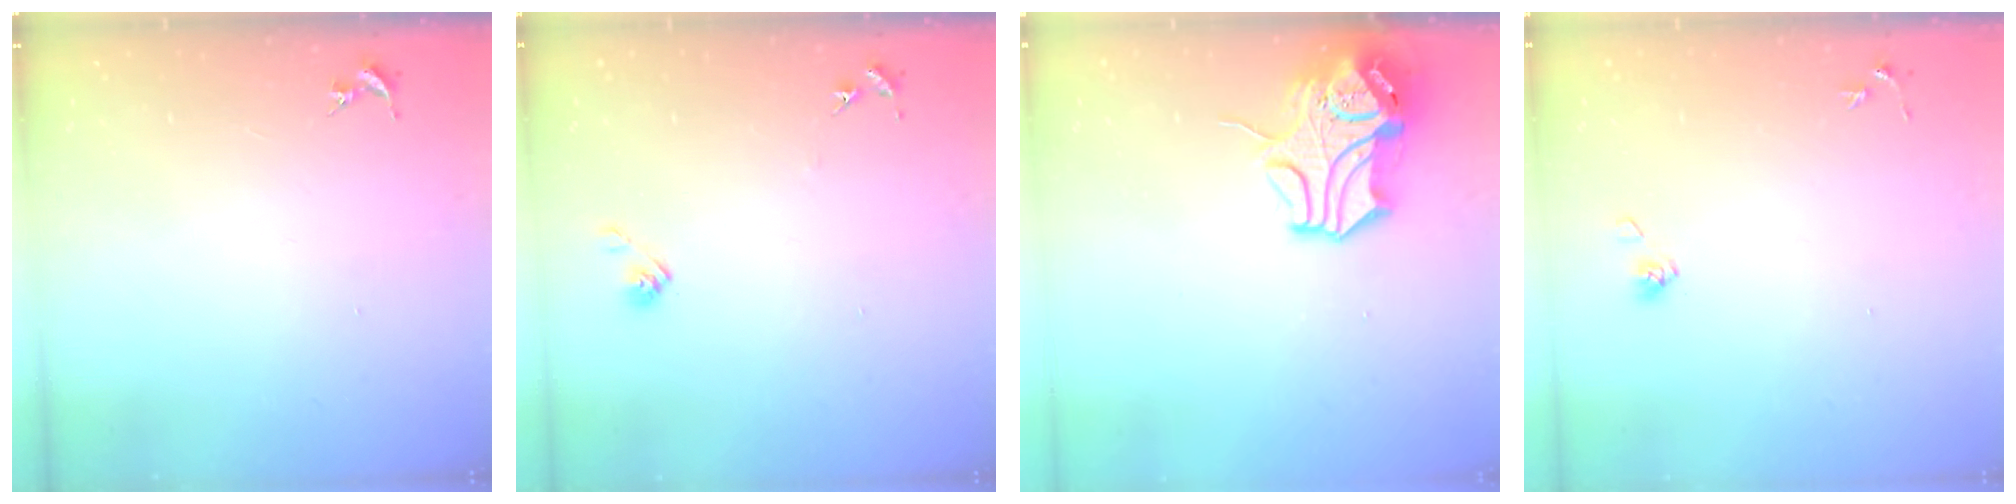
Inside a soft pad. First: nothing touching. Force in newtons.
{"total": 6.2, "press": 6.2, "slide": 0.5}
{"total": 14.0, "press": 13.8, "slide": 2.1}
{"total": 4.2, "press": 3.9, "slide": 1.6}